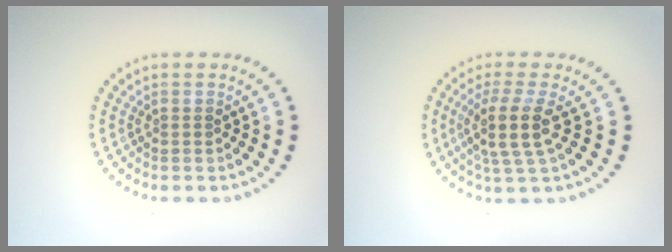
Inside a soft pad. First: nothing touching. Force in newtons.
{"total": 3.7, "press": 3.0, "slide": 2.3}